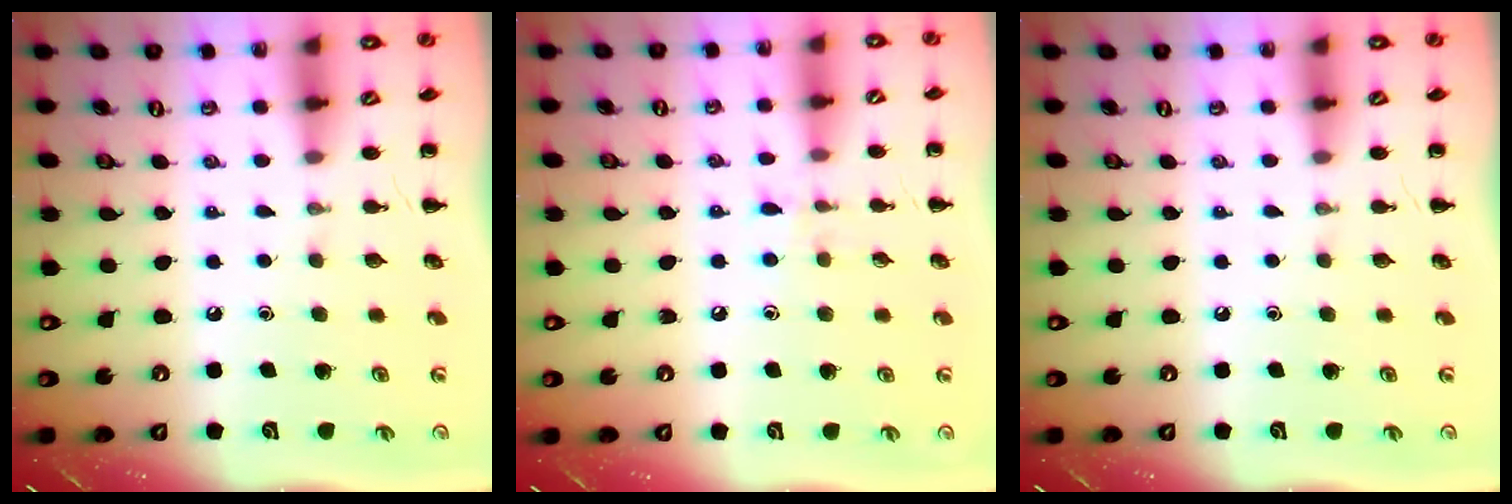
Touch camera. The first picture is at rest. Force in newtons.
{"total": 6.8, "press": 6.5, "slide": 2.1}
{"total": 0.0}